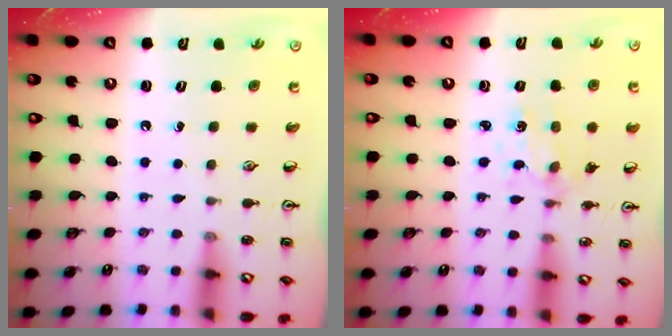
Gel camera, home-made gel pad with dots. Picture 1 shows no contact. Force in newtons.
{"total": 1.4, "press": 1.4, "slide": 0.3}